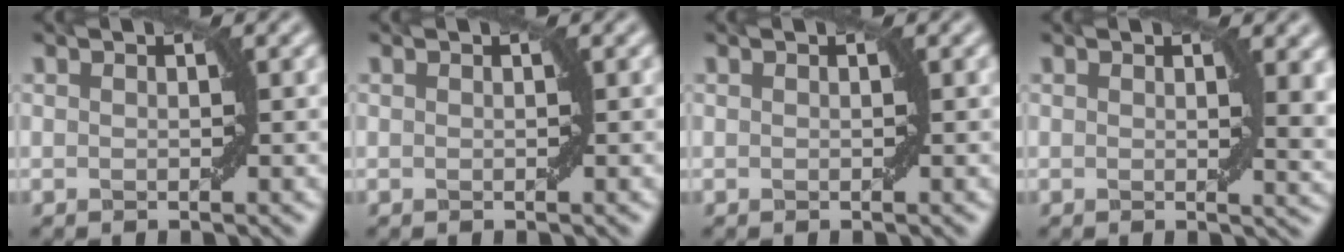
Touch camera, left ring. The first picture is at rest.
{"total": 0.0}
{"total": 0.0}
{"total": 3.2, "force": [1.2, 1.1, 2.8], "torque": [-0.028, -0.004, 0.020]}